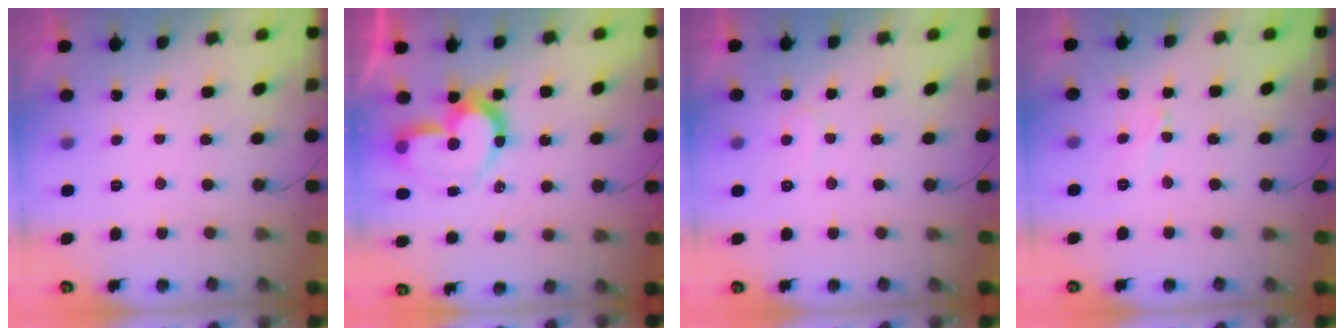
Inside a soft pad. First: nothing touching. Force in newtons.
{"total": 15.2, "press": 15.2, "slide": 1.2}
{"total": 5.0, "press": 5.0, "slide": 0.4}
{"total": 4.1, "press": 4.1, "slide": 0.5}